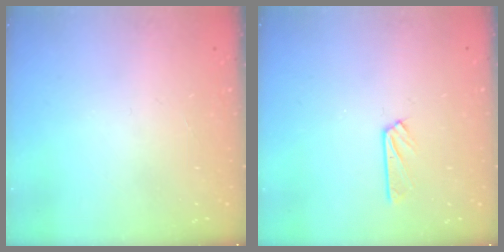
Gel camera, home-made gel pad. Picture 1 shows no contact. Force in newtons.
{"total": 2.6, "press": 2.5, "slide": 0.3}